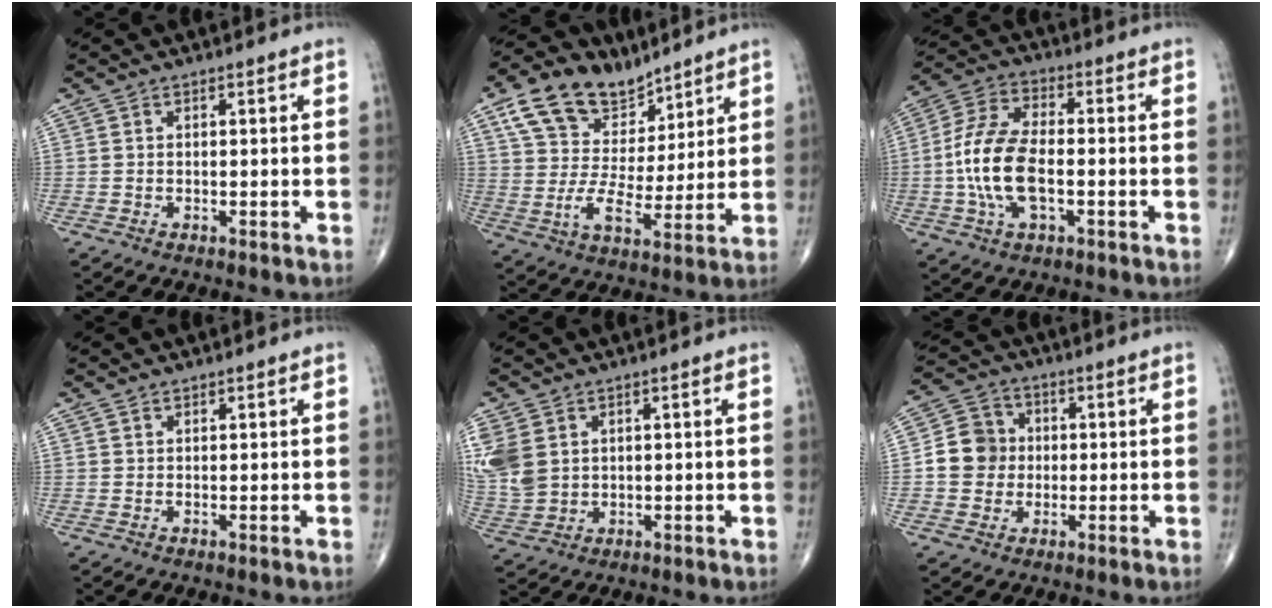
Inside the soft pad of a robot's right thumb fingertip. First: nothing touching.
{"total": 15.8, "force": [10.1, 9.5, 7.4], "torque": [-0.102, -0.031, 0.186]}
{"total": 13.3, "force": [-2.0, 6.5, 11.4], "torque": [-0.242, 0.021, -0.042]}
{"total": 0.5, "force": [0.4, 0.2, 0.0], "torque": [-0.001, -0.004, 0.006]}
{"total": 9.6, "force": [2.9, 7.2, 5.7], "torque": [-0.135, -0.004, 0.075]}
{"total": 8.2, "force": [-0.2, 7.5, 3.1], "torque": [-0.029, 0.015, -0.013]}